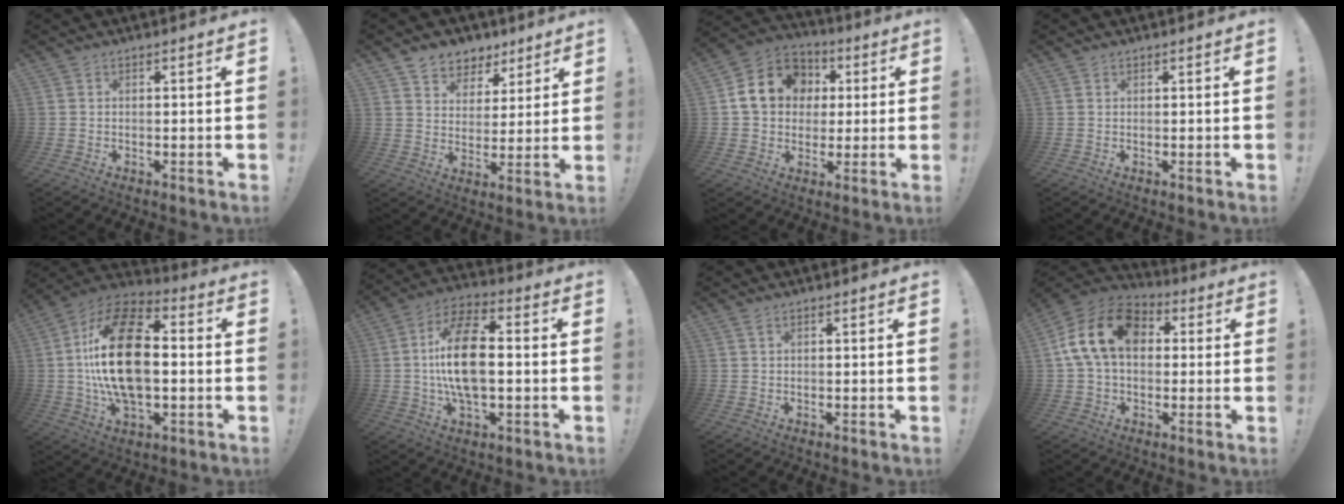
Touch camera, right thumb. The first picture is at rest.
{"total": 7.2, "force": [4.5, 5.5, 0.6], "torque": [-0.009, -0.035, 0.091]}
{"total": 14.9, "force": [3.2, 12.8, 7.0], "torque": [-0.100, 0.008, 0.072]}
{"total": 0.6, "force": [0.5, 0.2, -0.1], "torque": [0.010, -0.005, 0.009]}
{"total": 23.8, "force": [0.1, 13.5, 19.6], "torque": [-0.357, 0.010, -0.002]}
{"total": 16.2, "force": [-0.2, 8.0, 14.1], "torque": [-0.258, 0.007, -0.010]}
{"total": 1.0, "force": [0.5, 0.2, 0.8], "torque": [-0.015, 0.000, 0.009]}
{"total": 17.2, "force": [3.9, 11.7, 12.0], "torque": [-0.217, 0.013, 0.073]}